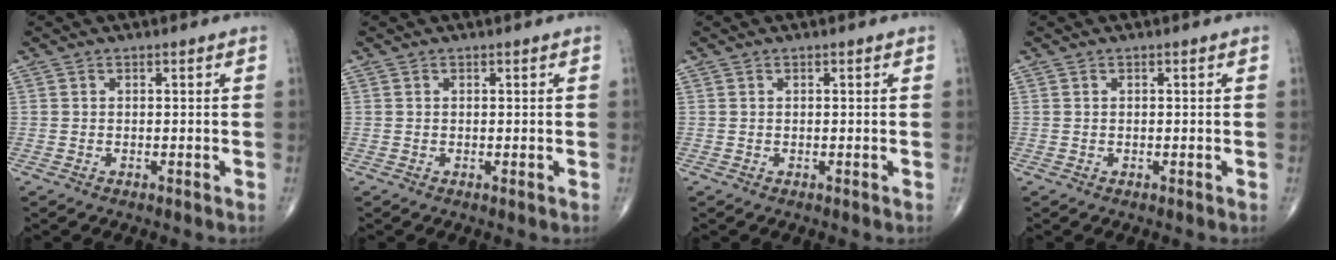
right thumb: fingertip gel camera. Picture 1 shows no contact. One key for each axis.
{"total": 0.0}
{"total": 0.0}
{"total": 0.0}